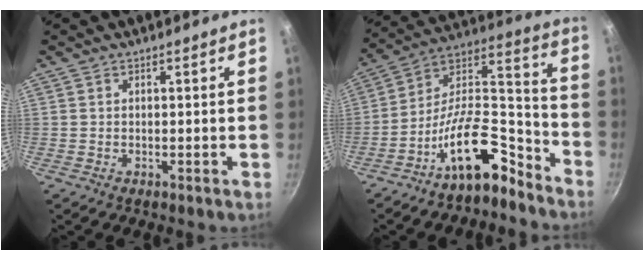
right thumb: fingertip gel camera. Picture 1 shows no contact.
{"total": 16.6, "force": [-11.1, 6.5, 10.5], "torque": [-0.140, 0.119, -0.199]}